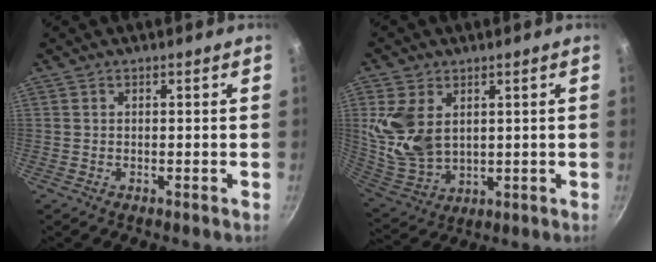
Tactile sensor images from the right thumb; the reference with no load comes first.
{"total": 12.2, "force": [3.2, 8.3, 8.4], "torque": [-0.159, -0.026, 0.079]}